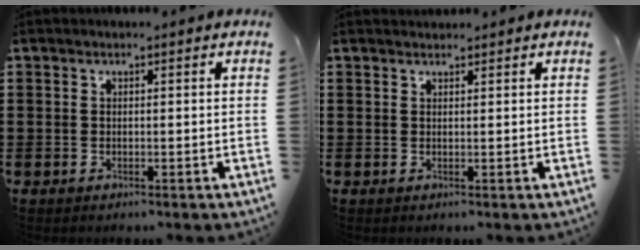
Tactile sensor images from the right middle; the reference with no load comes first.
{"total": 1.0, "force": [1.0, 0.2, -0.1], "torque": [-0.001, 0.000, 0.019]}